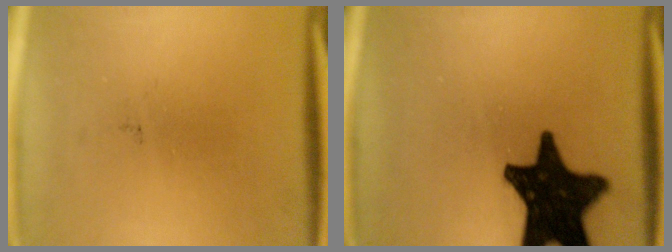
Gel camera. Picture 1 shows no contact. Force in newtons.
{"total": 18.2}